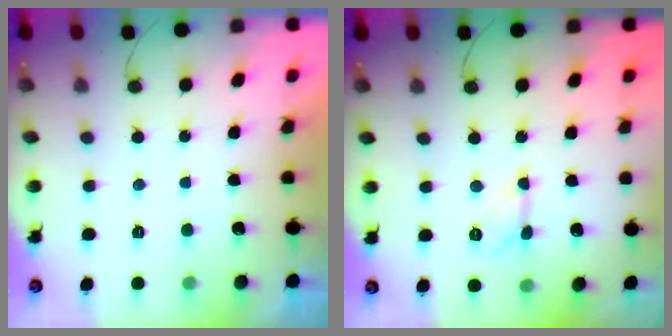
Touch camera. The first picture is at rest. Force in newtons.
{"total": 4.3, "press": 4.2, "slide": 0.3}